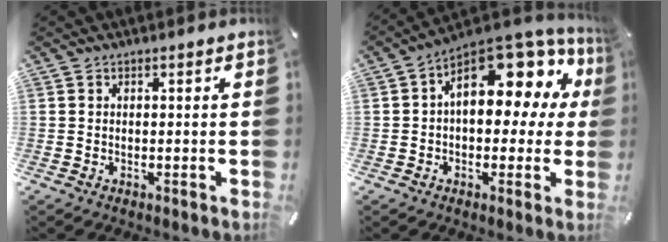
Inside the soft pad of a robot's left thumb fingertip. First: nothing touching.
{"total": 14.6, "force": [5.5, 8.3, 10.6], "torque": [-0.138, -0.043, 0.095]}